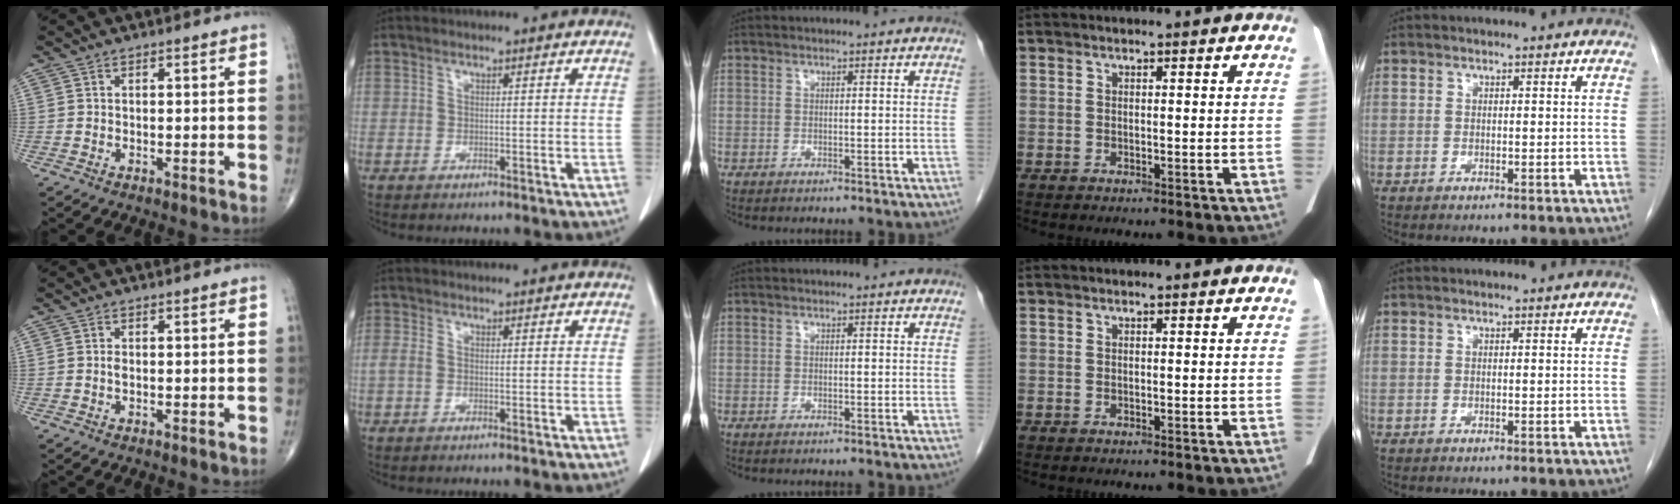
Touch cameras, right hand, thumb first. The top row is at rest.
{"thumb": {"total": 0.9, "force": [0.0, 0.5, 0.7], "torque": [-0.015, 0.001, 0.000]}, "index": {"total": 1.3, "force": [-0.4, 0.6, 1.1], "torque": [-0.032, 0.005, -0.006]}}